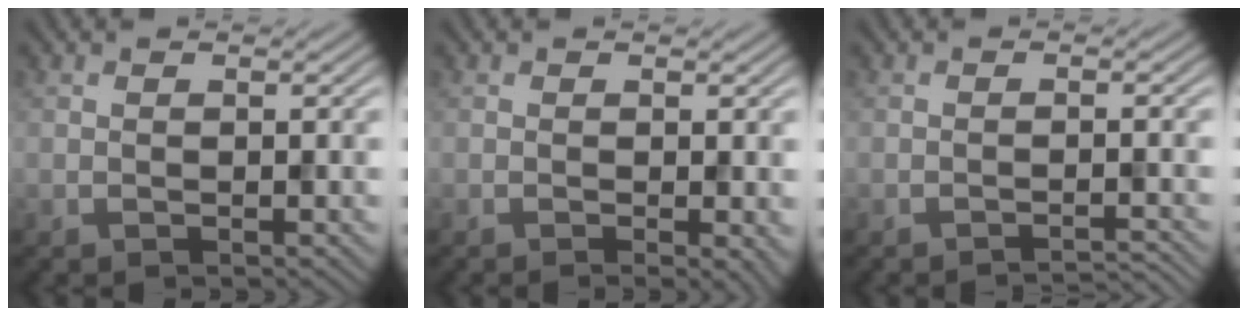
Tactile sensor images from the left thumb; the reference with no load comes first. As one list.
[{"total": 1.7, "force": [-0.3, 0.3, 1.6], "torque": [-0.022, -0.008, -0.007]}, {"total": 2.0, "force": [-1.8, 0.2, 0.9], "torque": [-0.002, 0.004, -0.034]}]